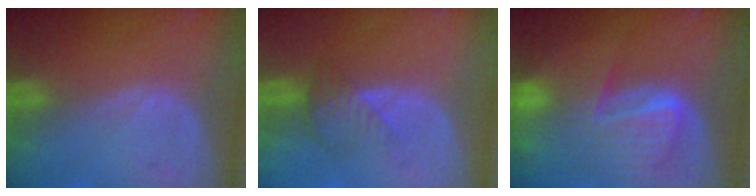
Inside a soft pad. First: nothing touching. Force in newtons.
{"total": 3.3, "press": 3.3, "slide": 0.2}
{"total": 9.9, "press": 8.4, "slide": 5.1}